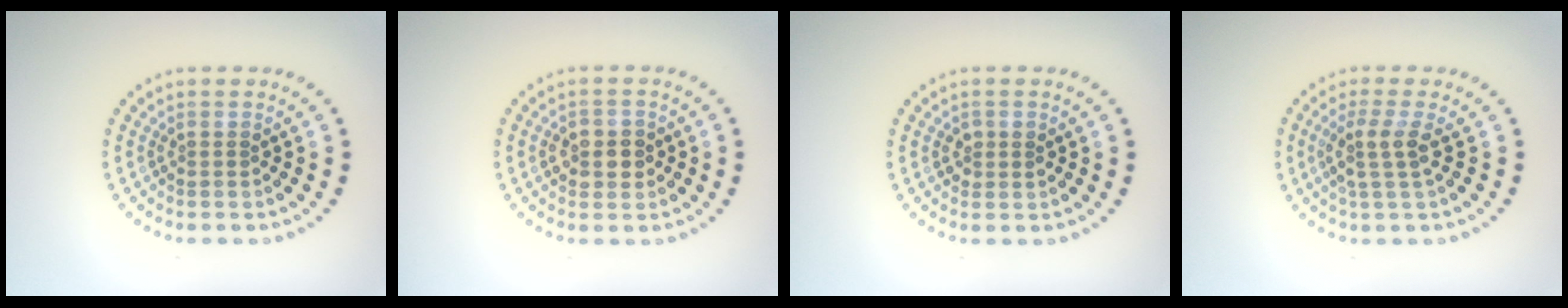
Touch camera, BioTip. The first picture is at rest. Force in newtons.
{"total": 2.6, "press": 2.5, "slide": 0.6}
{"total": 1.2, "press": 1.2, "slide": 0.1}
{"total": 2.7, "press": 2.1, "slide": 1.6}